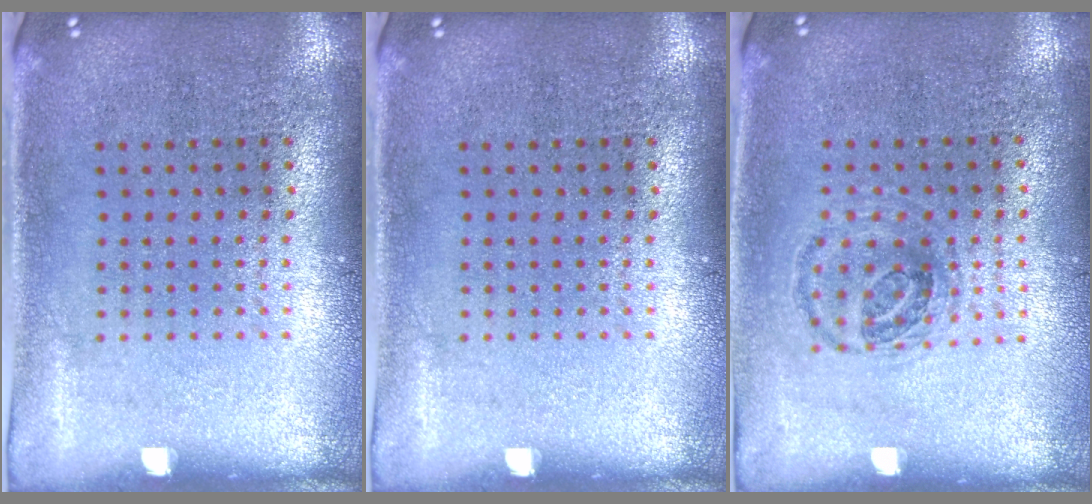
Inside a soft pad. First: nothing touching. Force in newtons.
{"total": 0.0}
{"total": 0.9, "press": 0.8, "slide": 0.4}